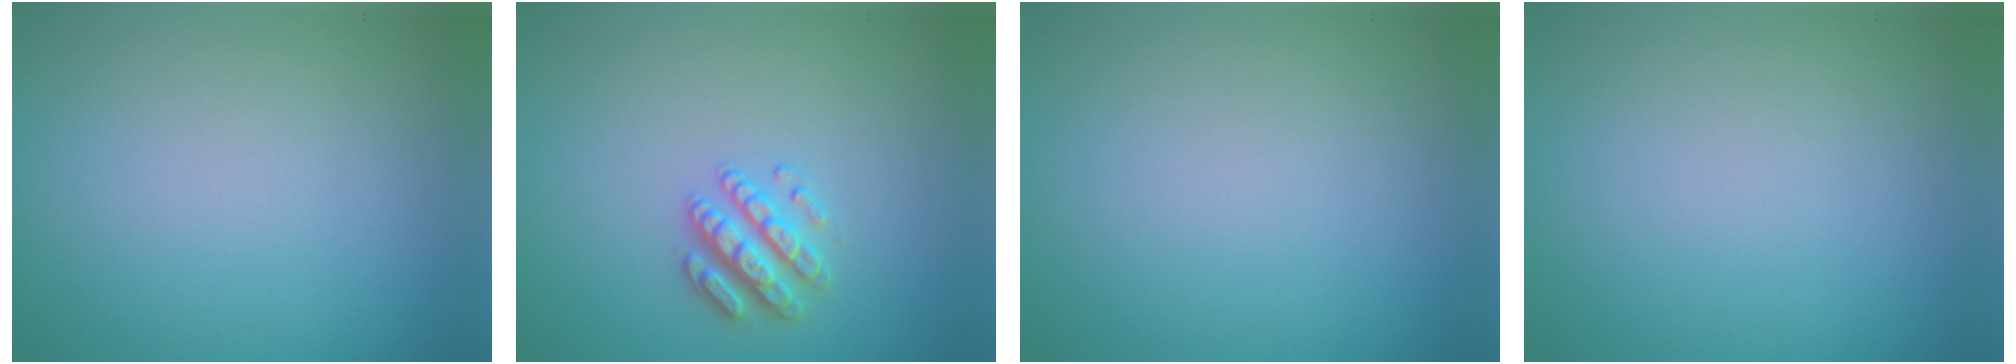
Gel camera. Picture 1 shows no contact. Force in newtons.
{"total": 2.6, "press": 2.6, "slide": 0.5}
{"total": 0.0}
{"total": 0.0}